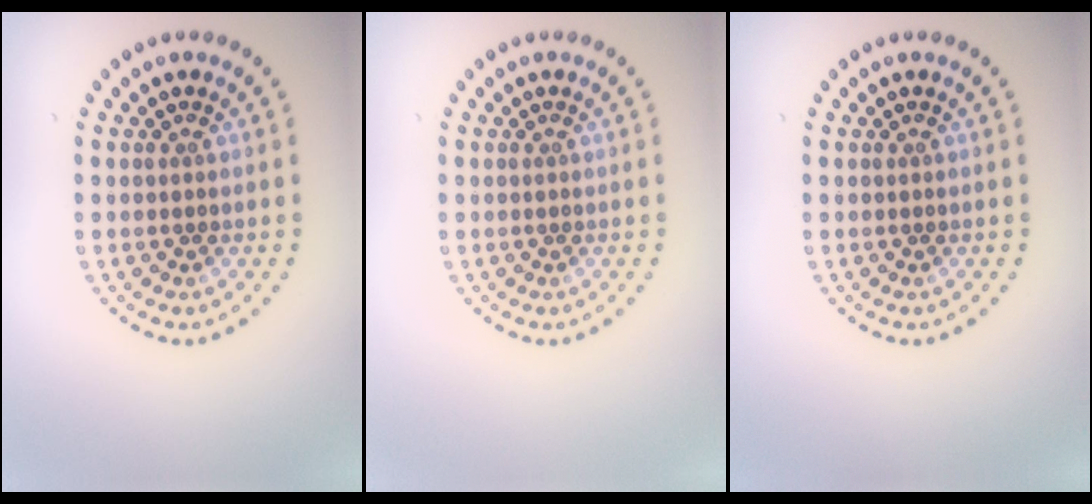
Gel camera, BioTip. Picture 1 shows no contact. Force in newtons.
{"total": 0.0}
{"total": 0.0}